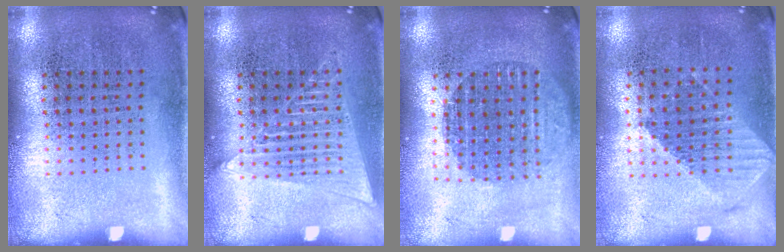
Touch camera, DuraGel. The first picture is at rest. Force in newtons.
{"total": 2.4, "press": 2.4, "slide": 0.3}
{"total": 1.8, "press": 1.5, "slide": 0.9}
{"total": 1.1, "press": 1.0, "slide": 0.4}